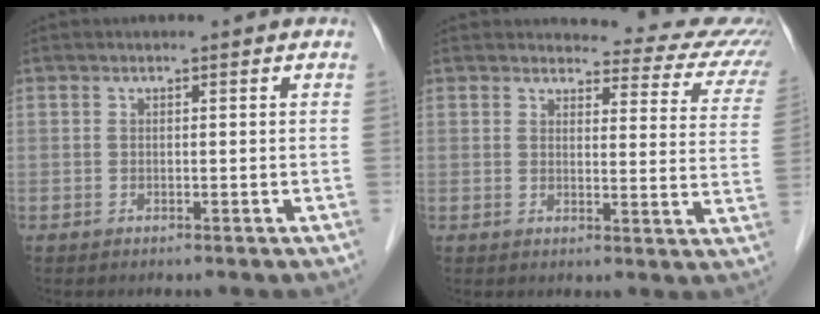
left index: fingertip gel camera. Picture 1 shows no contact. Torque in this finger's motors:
{"motor_torque": [-0.58, -0.76, 0.12, 0.00]}